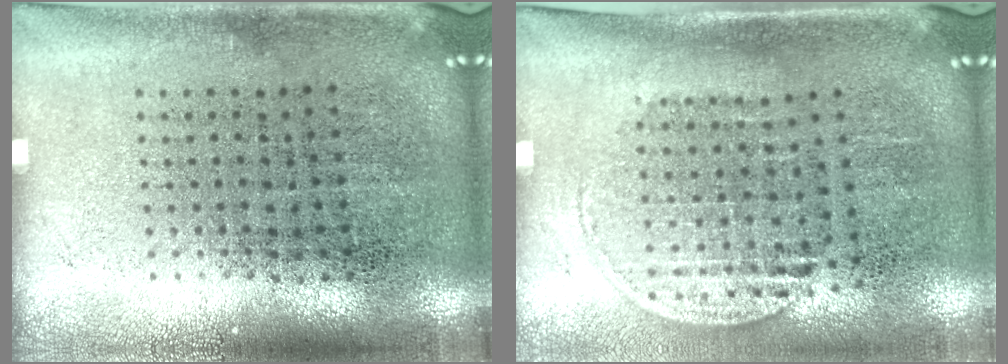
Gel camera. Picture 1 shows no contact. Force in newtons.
{"total": 1.5, "press": 1.3, "slide": 0.8}